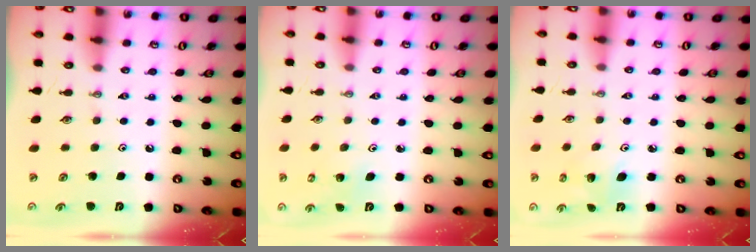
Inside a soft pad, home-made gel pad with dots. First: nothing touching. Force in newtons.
{"total": 2.3, "press": 2.3, "slide": 0.3}
{"total": 4.1, "press": 4.1, "slide": 0.2}